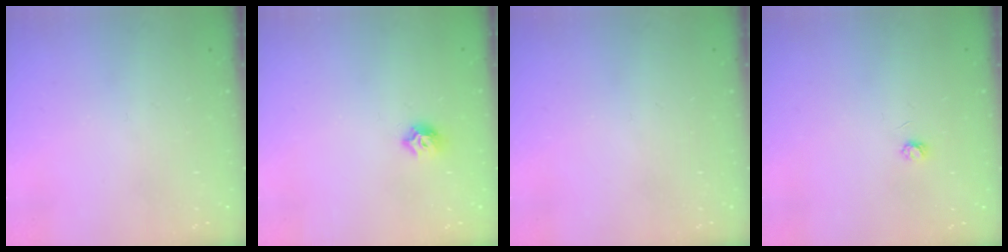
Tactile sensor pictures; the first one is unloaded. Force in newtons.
{"total": 6.7, "press": 6.6, "slide": 1.1}
{"total": 0.0}
{"total": 2.9, "press": 2.9, "slide": 0.3}